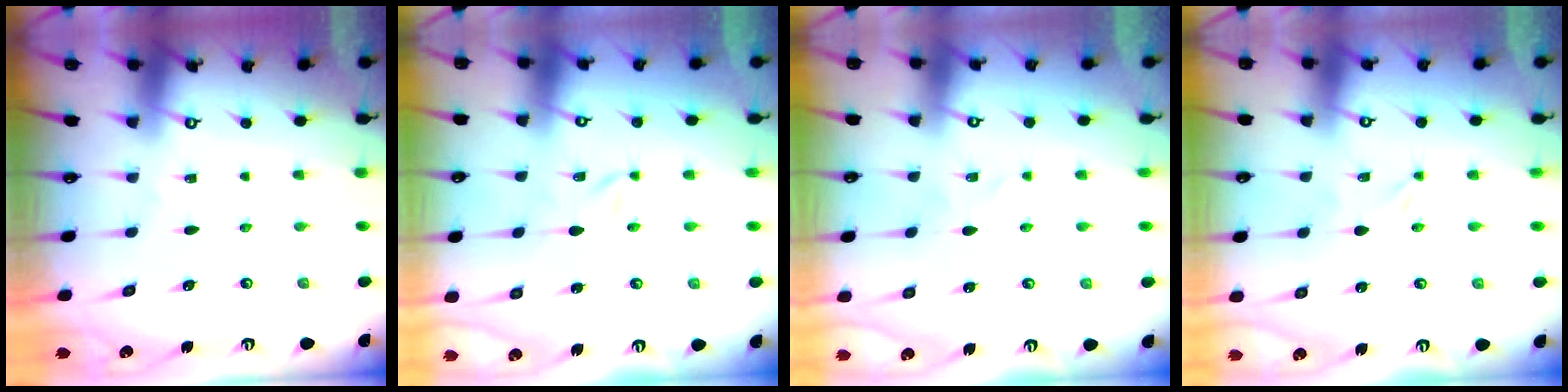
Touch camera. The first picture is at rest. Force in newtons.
{"total": 1.8, "press": 1.8, "slide": 0.2}
{"total": 2.8, "press": 2.7, "slide": 0.3}
{"total": 0.0}